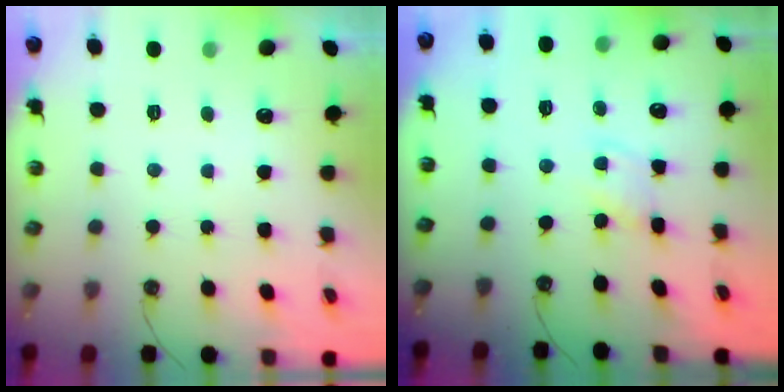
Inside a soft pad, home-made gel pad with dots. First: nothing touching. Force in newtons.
{"total": 2.8, "press": 2.8, "slide": 0.3}